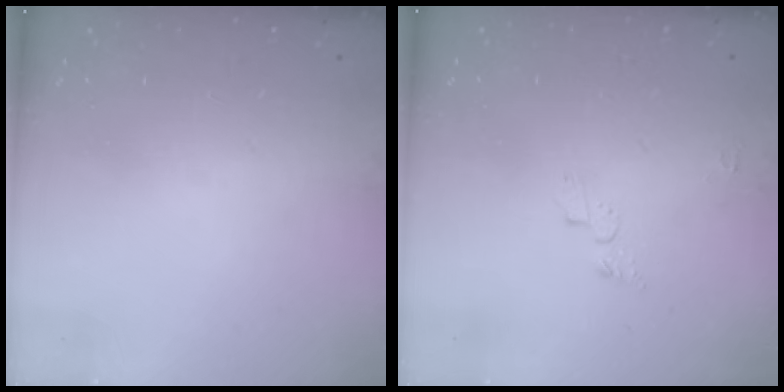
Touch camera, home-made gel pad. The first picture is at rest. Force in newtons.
{"total": 4.1, "press": 4.1, "slide": 0.5}